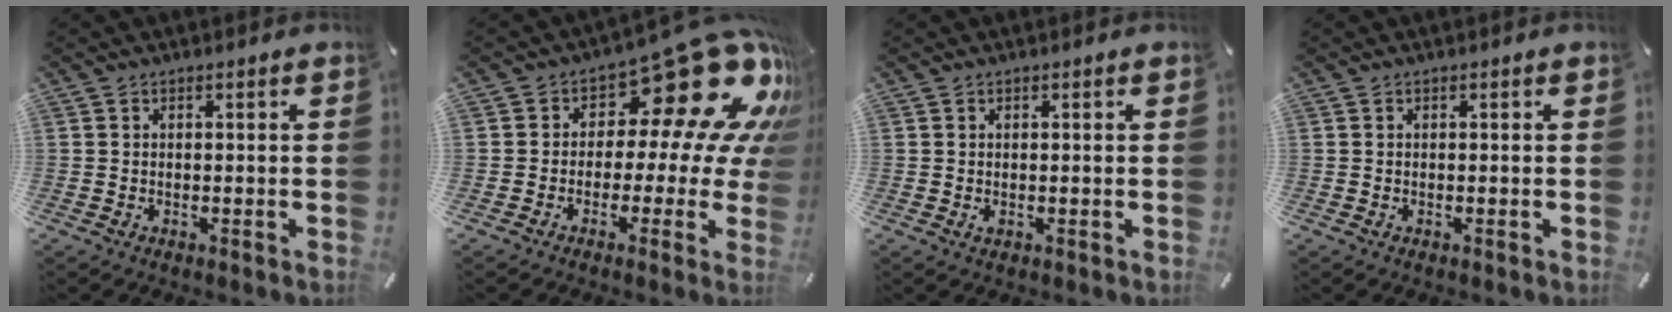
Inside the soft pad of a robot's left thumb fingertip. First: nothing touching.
{"total": 19.2, "force": [10.3, 8.9, 13.5], "torque": [-0.181, -0.080, 0.168]}
{"total": 0.8, "force": [0.0, 0.5, 0.6], "torque": [-0.010, 0.001, -0.001]}
{"total": 0.0}